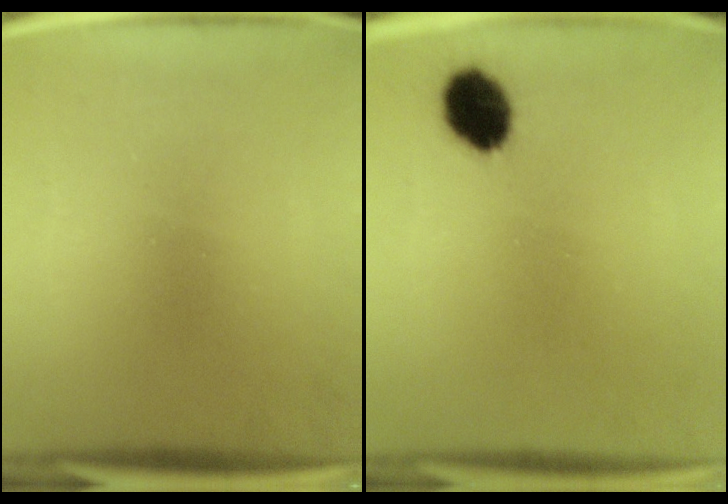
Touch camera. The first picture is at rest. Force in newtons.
{"total": 7.0}